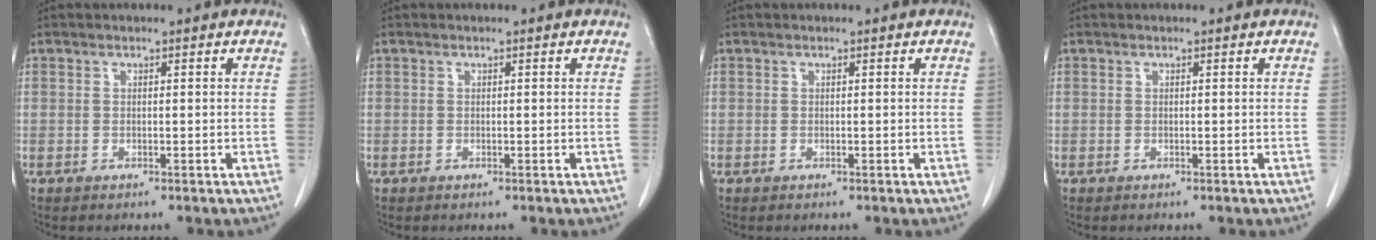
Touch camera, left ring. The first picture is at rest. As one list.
[{"total": 0.0}, {"total": 0.0}, {"total": 0.0}]